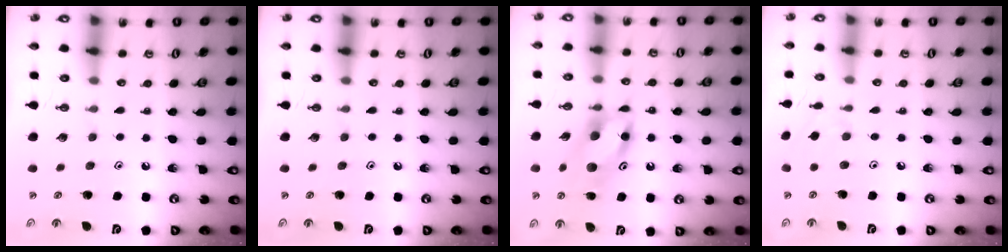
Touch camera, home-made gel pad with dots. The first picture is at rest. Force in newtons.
{"total": 0.0}
{"total": 11.7, "press": 11.6, "slide": 1.3}
{"total": 1.5, "press": 1.4, "slide": 0.5}